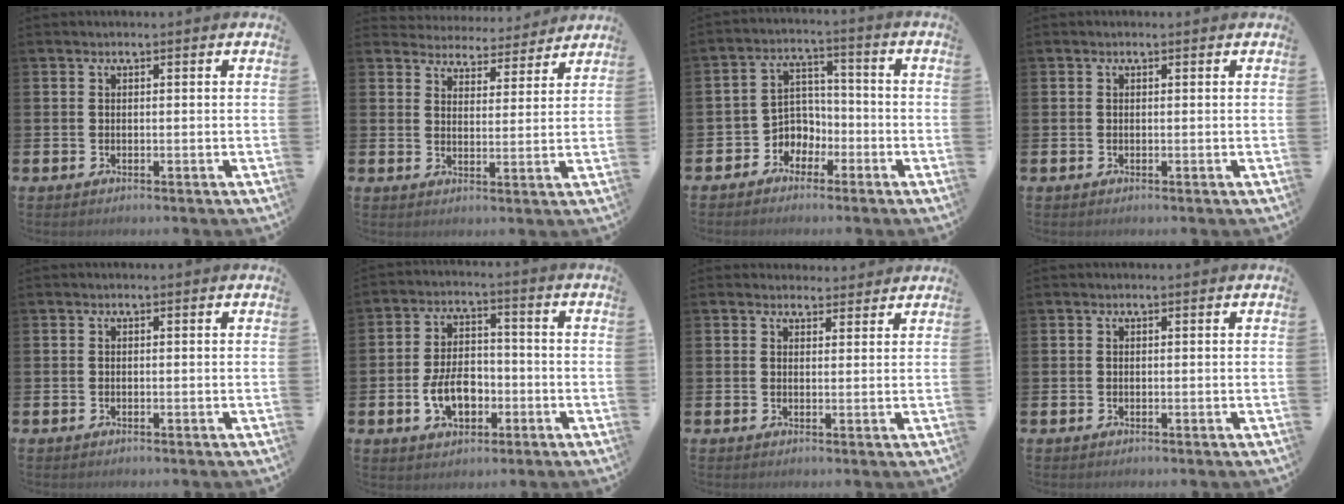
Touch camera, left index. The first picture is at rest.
{"total": 4.8, "force": [4.7, 1.0, -0.2], "torque": [-0.009, -0.043, 0.081]}
{"total": 4.2, "force": [-2.0, 3.7, 0.4], "torque": [-0.030, 0.004, -0.046]}
{"total": 0.0}
{"total": 0.0}
{"total": 6.6, "force": [-2.1, 4.3, 4.6], "torque": [-0.078, 0.010, -0.041]}
{"total": 2.5, "force": [2.3, 0.7, -0.1], "torque": [0.005, -0.010, 0.042]}
{"total": 0.0}